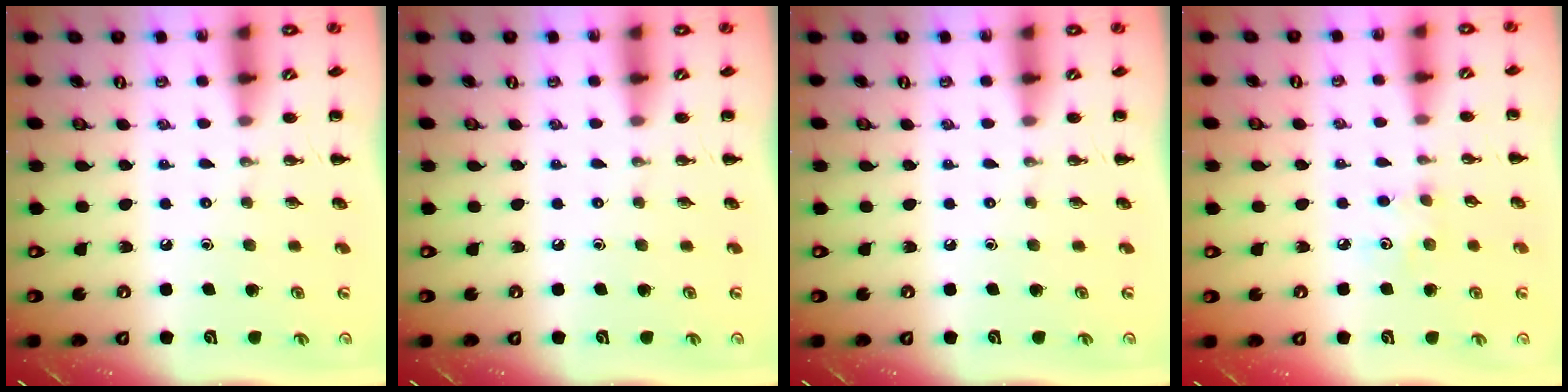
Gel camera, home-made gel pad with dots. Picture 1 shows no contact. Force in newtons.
{"total": 0.0}
{"total": 0.0}
{"total": 3.9, "press": 3.8, "slide": 0.9}